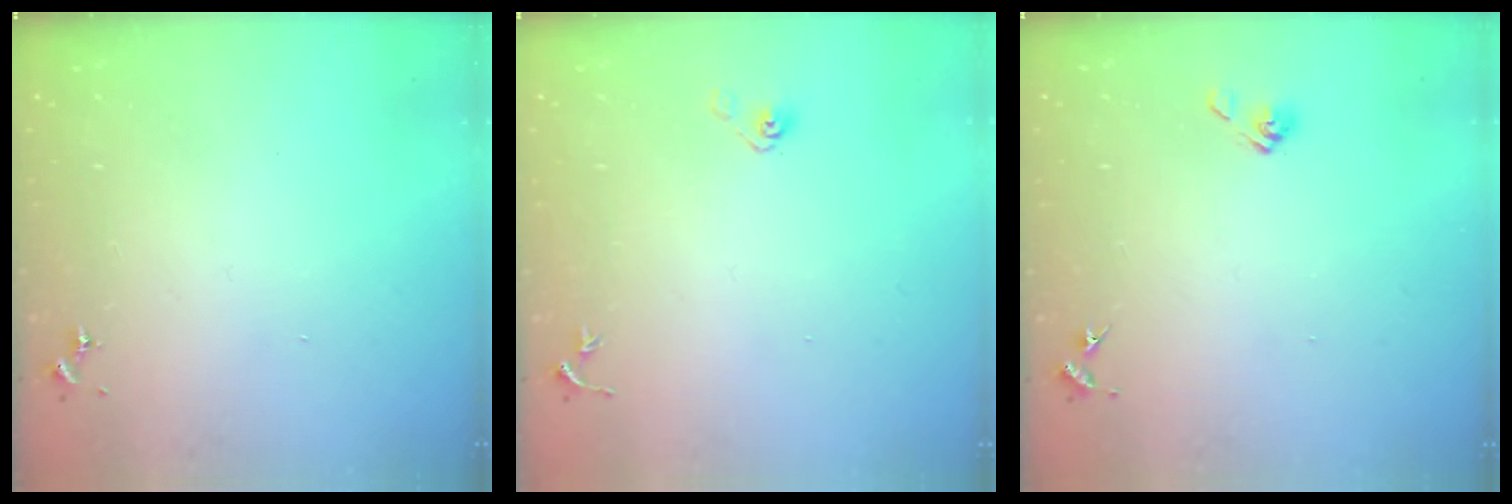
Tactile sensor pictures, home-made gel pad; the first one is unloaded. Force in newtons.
{"total": 4.0, "press": 3.3, "slide": 2.2}
{"total": 4.7, "press": 4.2, "slide": 2.2}